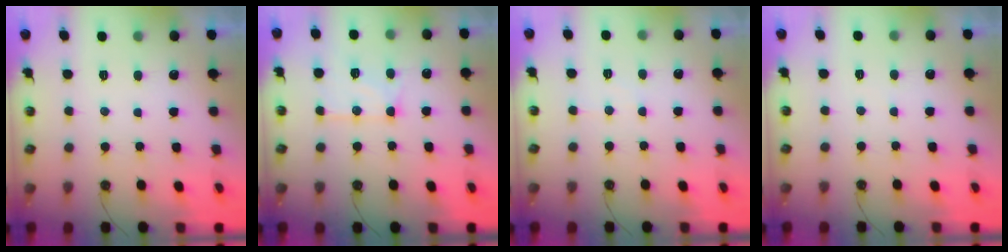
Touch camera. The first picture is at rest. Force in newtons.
{"total": 13.8, "press": 13.8, "slide": 1.2}
{"total": 3.4, "press": 3.4, "slide": 0.5}
{"total": 2.5, "press": 2.5, "slide": 0.4}